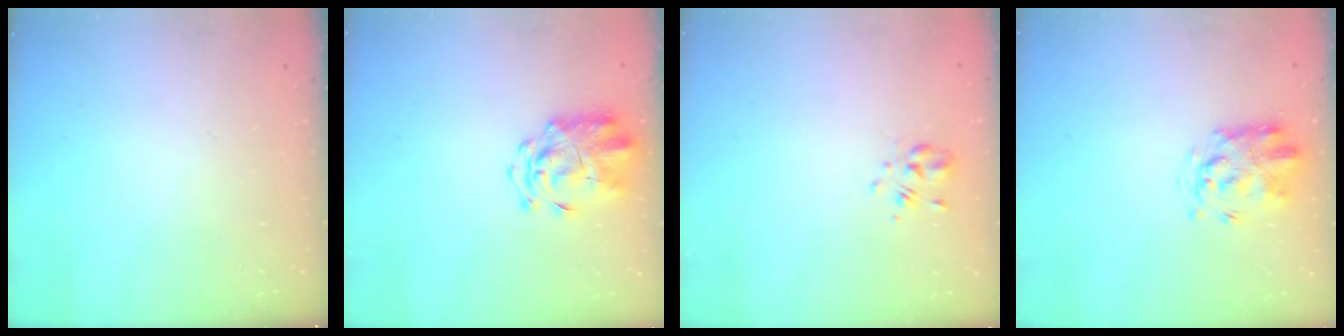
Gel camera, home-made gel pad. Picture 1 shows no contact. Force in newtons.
{"total": 3.5, "press": 3.4, "slide": 1.0}
{"total": 2.0, "press": 1.7, "slide": 0.9}
{"total": 3.1, "press": 3.0, "slide": 0.8}